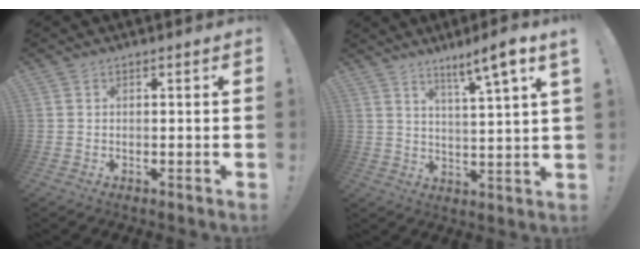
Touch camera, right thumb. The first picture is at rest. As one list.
[{"total": 8.2, "force": [5.1, -0.6, 6.4], "torque": [-0.096, -0.032, 0.073]}]